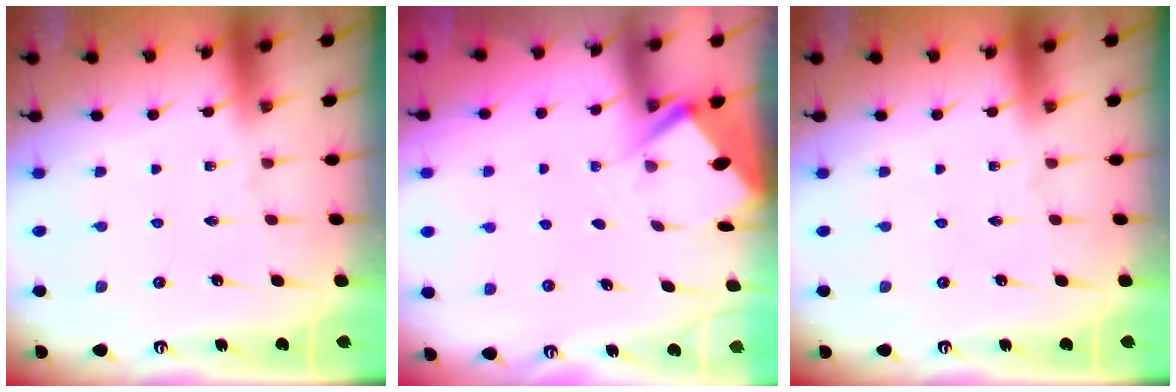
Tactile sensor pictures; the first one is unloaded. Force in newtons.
{"total": 2.7, "press": 2.7, "slide": 0.4}
{"total": 0.0}